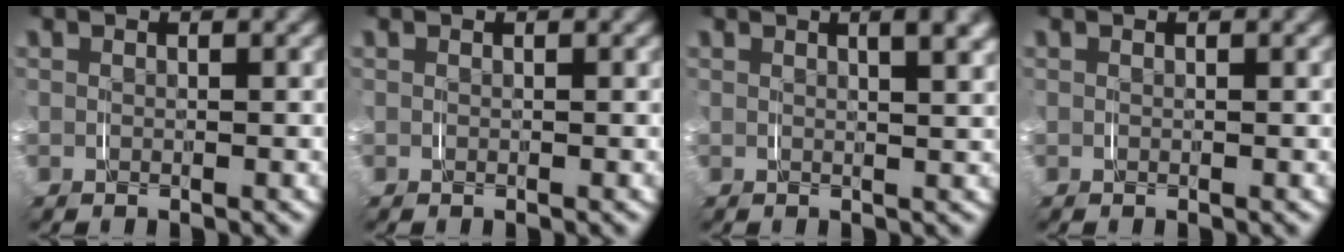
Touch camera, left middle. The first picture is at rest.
{"total": 0.0}
{"total": 3.0, "force": [1.8, 0.3, 2.4], "torque": [-0.027, 0.007, 0.026]}
{"total": 0.0}